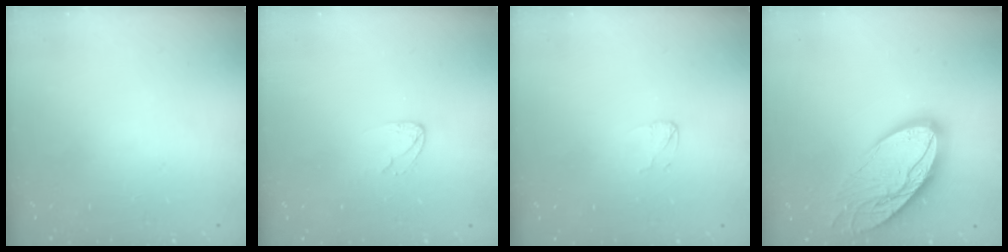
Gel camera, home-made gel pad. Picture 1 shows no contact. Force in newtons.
{"total": 3.9, "press": 3.9, "slide": 0.2}
{"total": 2.9, "press": 2.9, "slide": 0.2}
{"total": 16.8, "press": 16.7, "slide": 1.4}